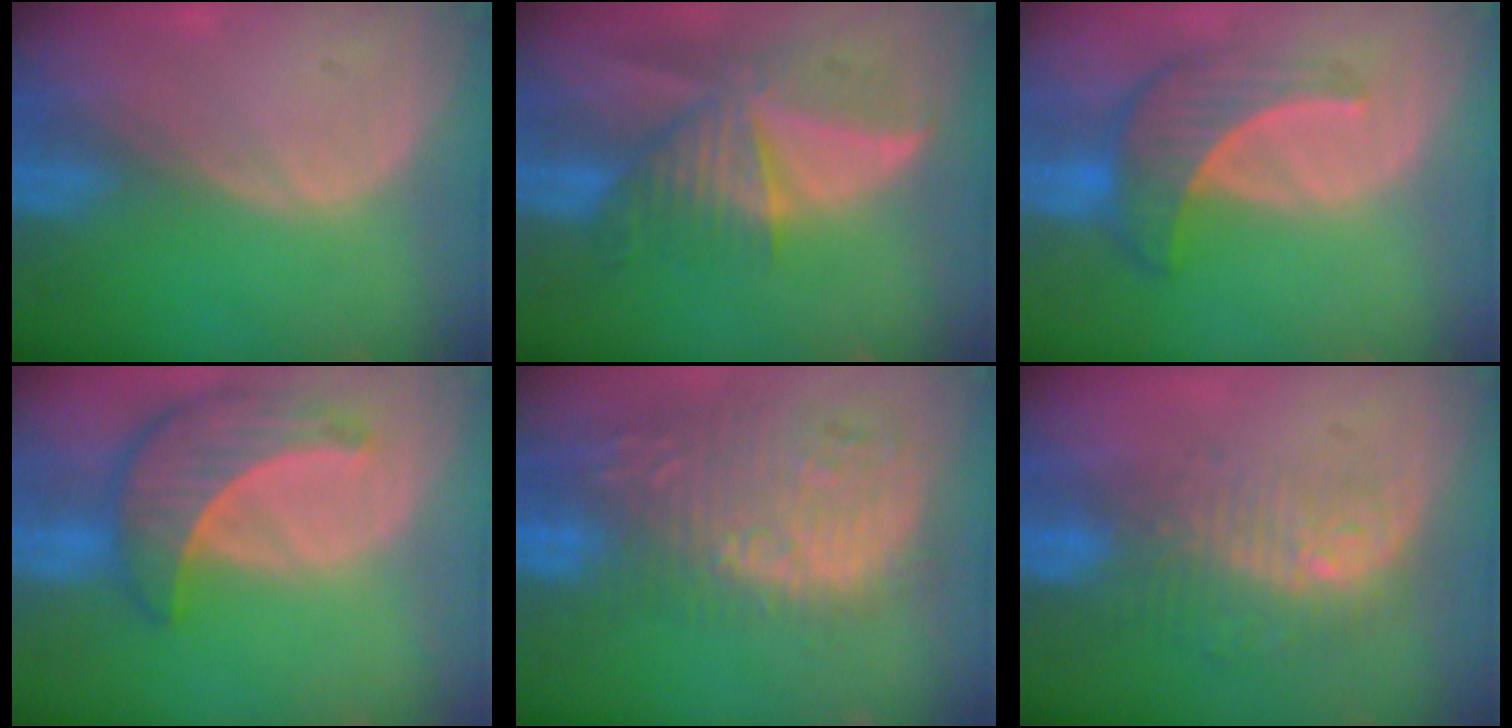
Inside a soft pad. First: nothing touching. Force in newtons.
{"total": 9.2, "press": 8.3, "slide": 4.0}
{"total": 7.2, "press": 6.7, "slide": 2.8}
{"total": 8.7, "press": 7.9, "slide": 3.7}
{"total": 12.9, "press": 11.7, "slide": 5.4}
{"total": 9.7, "press": 8.3, "slide": 5.1}